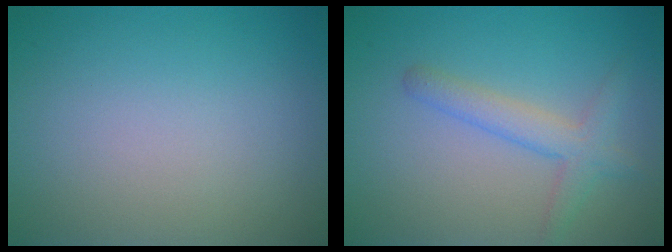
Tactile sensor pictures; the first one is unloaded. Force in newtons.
{"total": 2.9, "press": 2.8, "slide": 0.2}